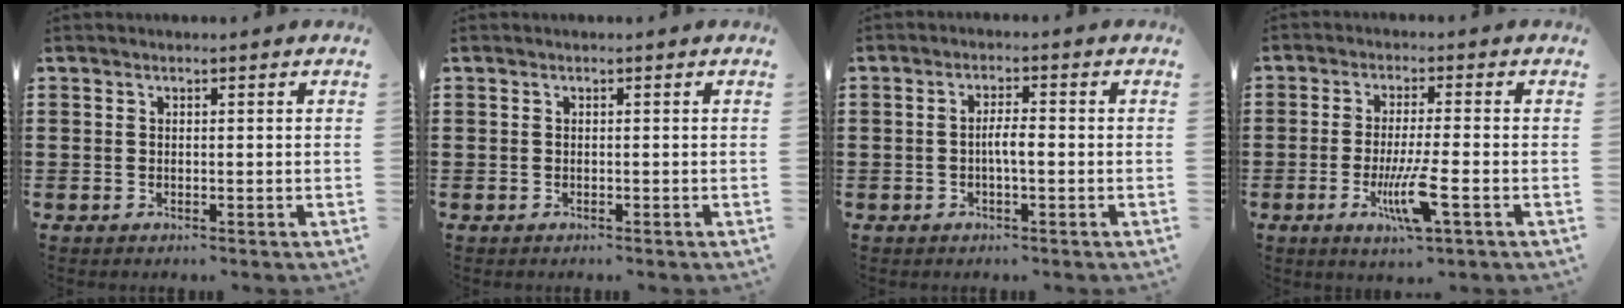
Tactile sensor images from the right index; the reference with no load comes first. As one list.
[{"total": 0.0}, {"total": 2.7, "force": [-0.6, 0.5, 2.6], "torque": [-0.047, 0.002, -0.011]}, {"total": 7.7, "force": [-2.7, 0.7, 7.2], "torque": [-0.143, -0.022, -0.049]}]